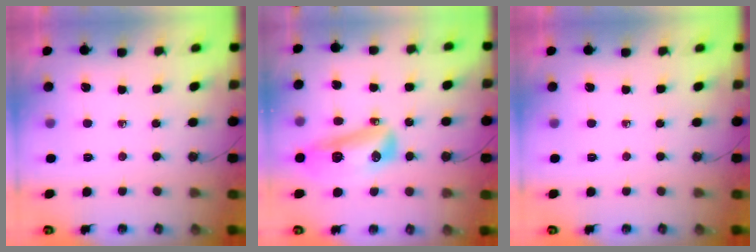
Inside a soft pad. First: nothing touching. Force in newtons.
{"total": 13.2, "press": 13.1, "slide": 1.6}
{"total": 0.0}